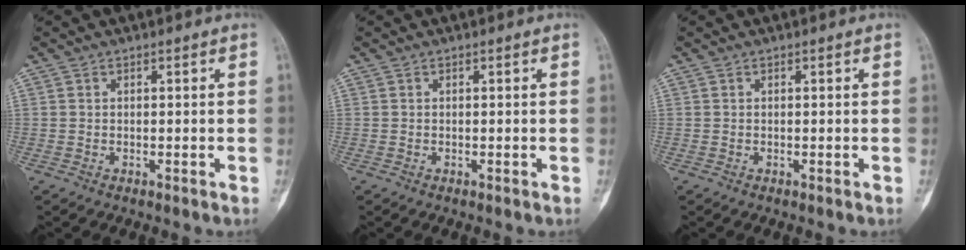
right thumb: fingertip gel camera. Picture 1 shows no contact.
{"total": 0.0}
{"total": 0.0}